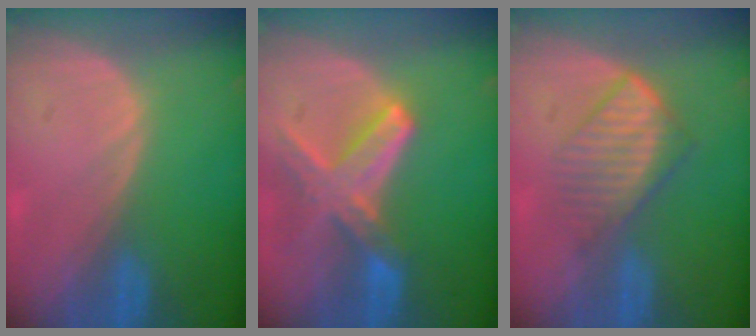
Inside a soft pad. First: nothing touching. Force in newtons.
{"total": 8.2, "press": 7.2, "slide": 4.0}
{"total": 6.5, "press": 5.9, "slide": 2.8}